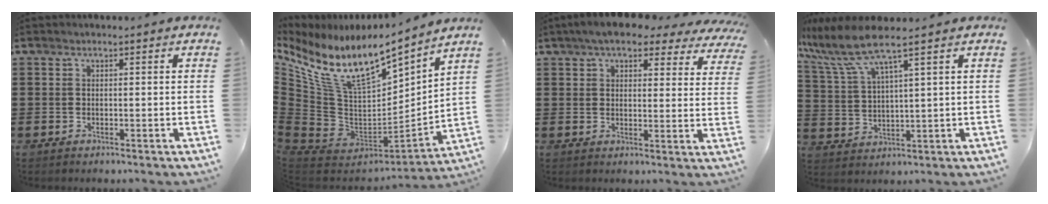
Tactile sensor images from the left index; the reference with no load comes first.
{"total": 13.2, "force": [8.7, 5.5, 8.3], "torque": [-0.214, -0.065, 0.152]}
{"total": 6.3, "force": [5.2, 1.7, 3.1], "torque": [-0.070, -0.009, 0.093]}
{"total": 8.1, "force": [5.8, 1.0, 5.7], "torque": [-0.145, -0.027, 0.096]}